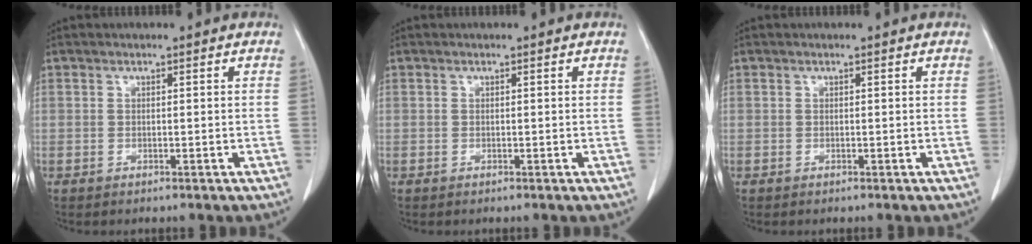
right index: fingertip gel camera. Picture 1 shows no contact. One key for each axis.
{"total": 0.0}
{"total": 0.0}